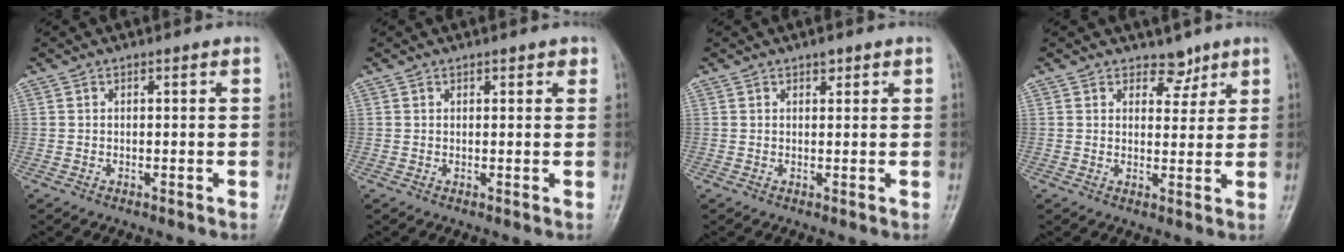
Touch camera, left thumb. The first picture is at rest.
{"total": 1.3, "force": [1.0, 0.7, 0.5], "torque": [0.005, -0.004, 0.008]}
{"total": 1.4, "force": [1.0, 0.7, 0.7], "torque": [-0.004, -0.005, 0.013]}
{"total": 3.6, "force": [2.8, 2.2, 0.8], "torque": [0.014, -0.018, 0.040]}